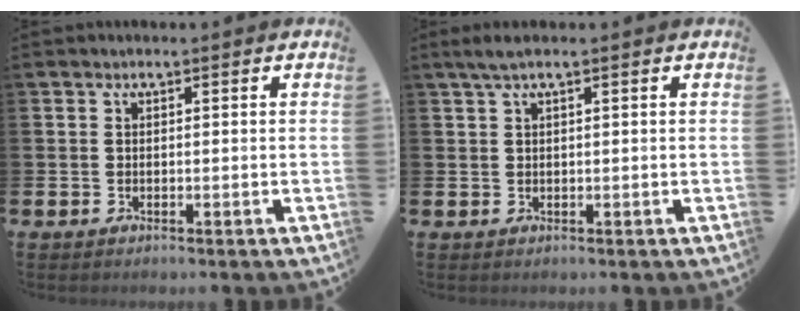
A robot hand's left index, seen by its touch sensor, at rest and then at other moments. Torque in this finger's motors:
{"motor_torque": [0.05, -0.02, 0.20, 0.05]}